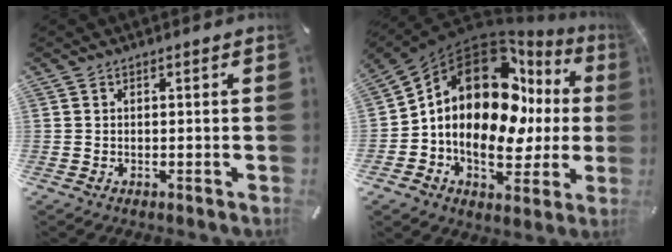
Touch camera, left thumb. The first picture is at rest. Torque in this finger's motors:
{"motor_torque": [1.85, 3.16, 2.77, 0.00, 0.84]}